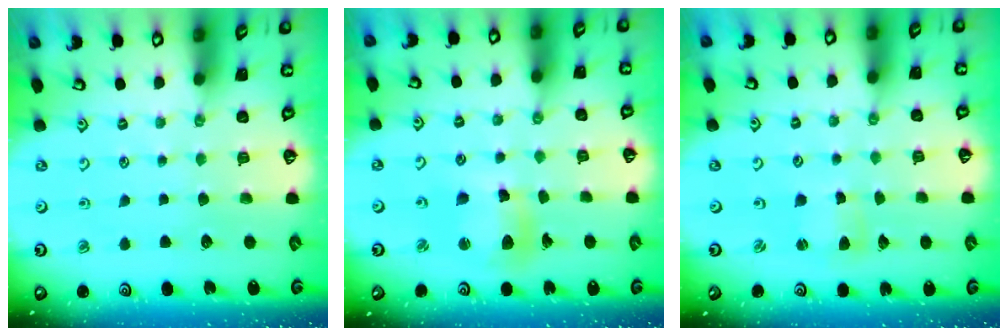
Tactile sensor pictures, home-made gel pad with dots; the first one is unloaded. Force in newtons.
{"total": 10.1, "press": 10.1, "slide": 1.3}
{"total": 1.8, "press": 1.8, "slide": 0.2}